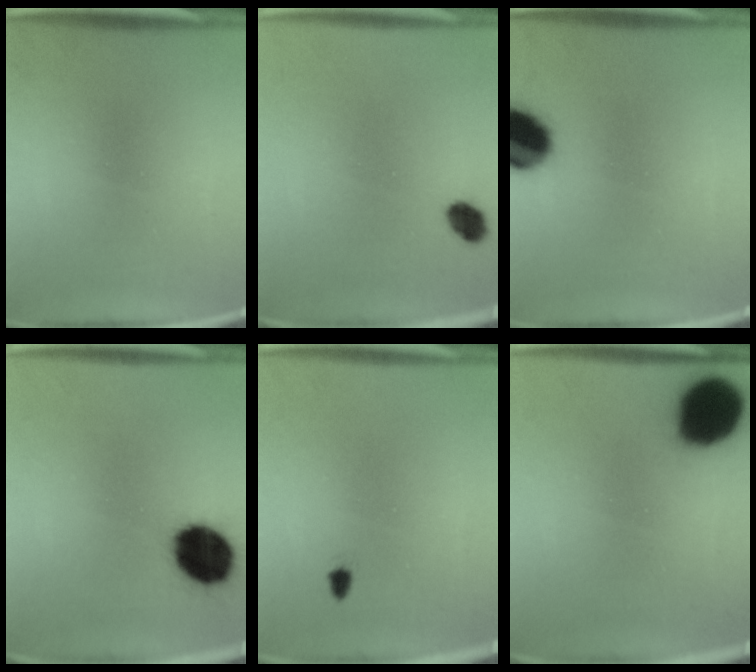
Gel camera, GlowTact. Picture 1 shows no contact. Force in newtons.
{"total": 3.7}
{"total": 14.3}
{"total": 16.0}
{"total": 1.1}
{"total": 18.0}